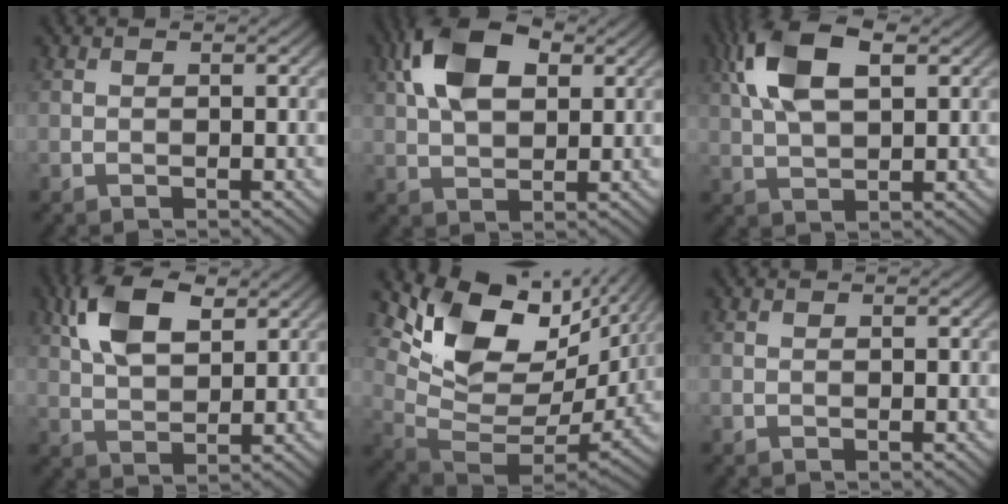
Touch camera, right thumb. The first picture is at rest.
{"total": 9.8, "force": [3.4, 5.5, 7.4], "torque": [-0.160, 0.019, 0.058]}
{"total": 10.1, "force": [3.7, 4.8, 8.1], "torque": [-0.186, 0.019, 0.066]}
{"total": 8.5, "force": [3.8, 4.2, 6.3], "torque": [-0.140, 0.011, 0.074]}
{"total": 15.3, "force": [6.3, 8.6, 11.0], "torque": [-0.211, -0.006, 0.130]}
{"total": 0.0}